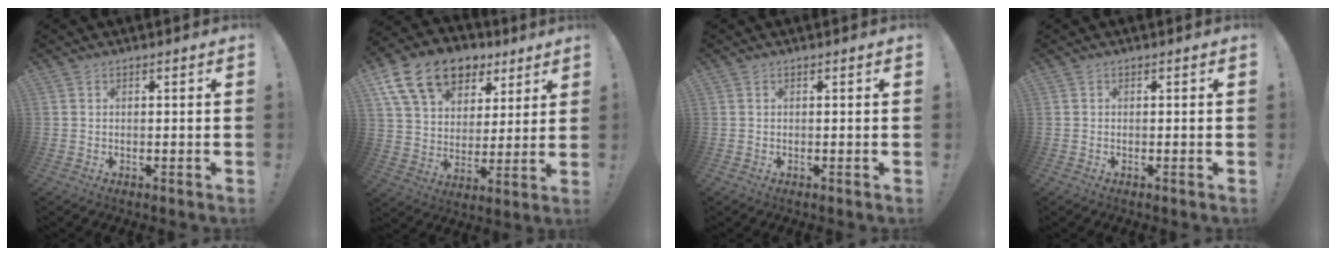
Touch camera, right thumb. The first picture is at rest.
{"total": 18.4, "force": [10.4, 11.8, 9.6], "torque": [-0.158, -0.051, 0.192]}
{"total": 0.0}
{"total": 0.0}